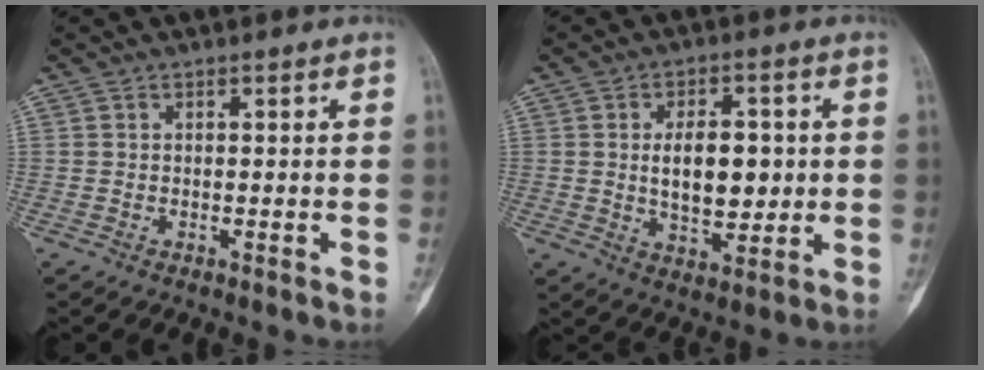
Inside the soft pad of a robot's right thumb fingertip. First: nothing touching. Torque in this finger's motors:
{"motor_torque": [0.07, 1.20, 0.21, -0.17, 0.29]}